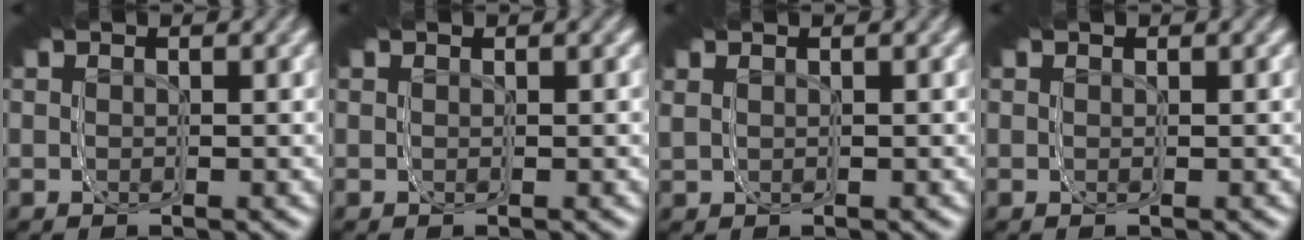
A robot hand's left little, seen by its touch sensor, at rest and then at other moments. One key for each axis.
{"total": 0.0}
{"total": 1.2, "fx": 0.2, "fy": 0.9, "fz": 0.8, "tx": -0.023, "ty": -0.002, "tz": 0.004}
{"total": 0.0}